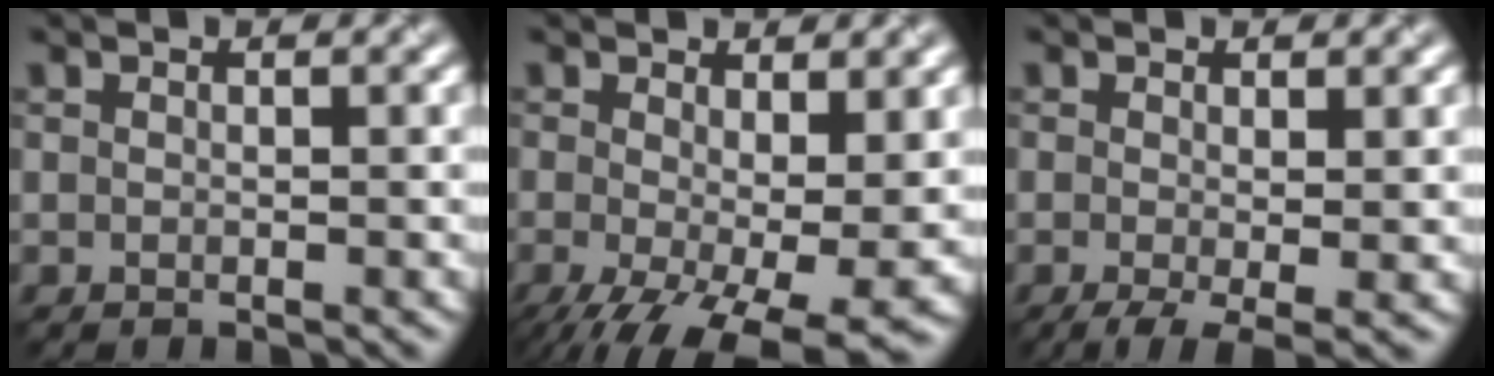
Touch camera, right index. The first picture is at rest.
{"total": 9.9, "force": [-3.4, 3.9, 8.5], "torque": [-0.154, -0.035, -0.046]}
{"total": 3.3, "force": [-1.0, 0.9, 3.0], "torque": [-0.055, -0.012, -0.019]}